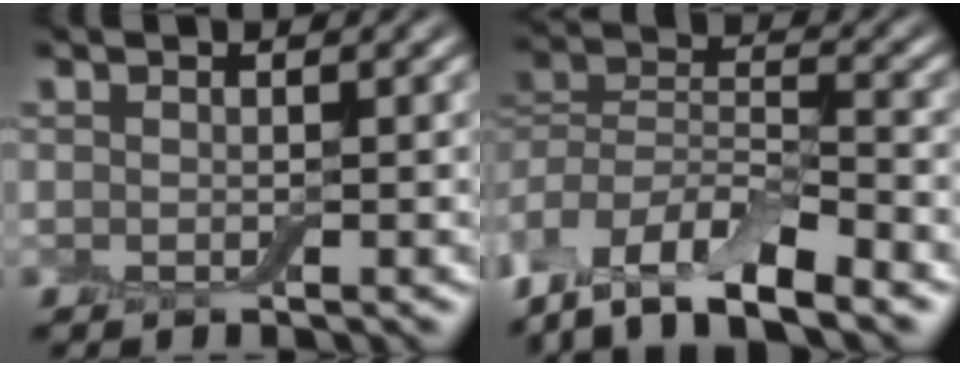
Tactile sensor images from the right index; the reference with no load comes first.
{"total": 11.0, "force": [-7.1, 4.3, 7.2], "torque": [-0.135, 0.005, -0.126]}